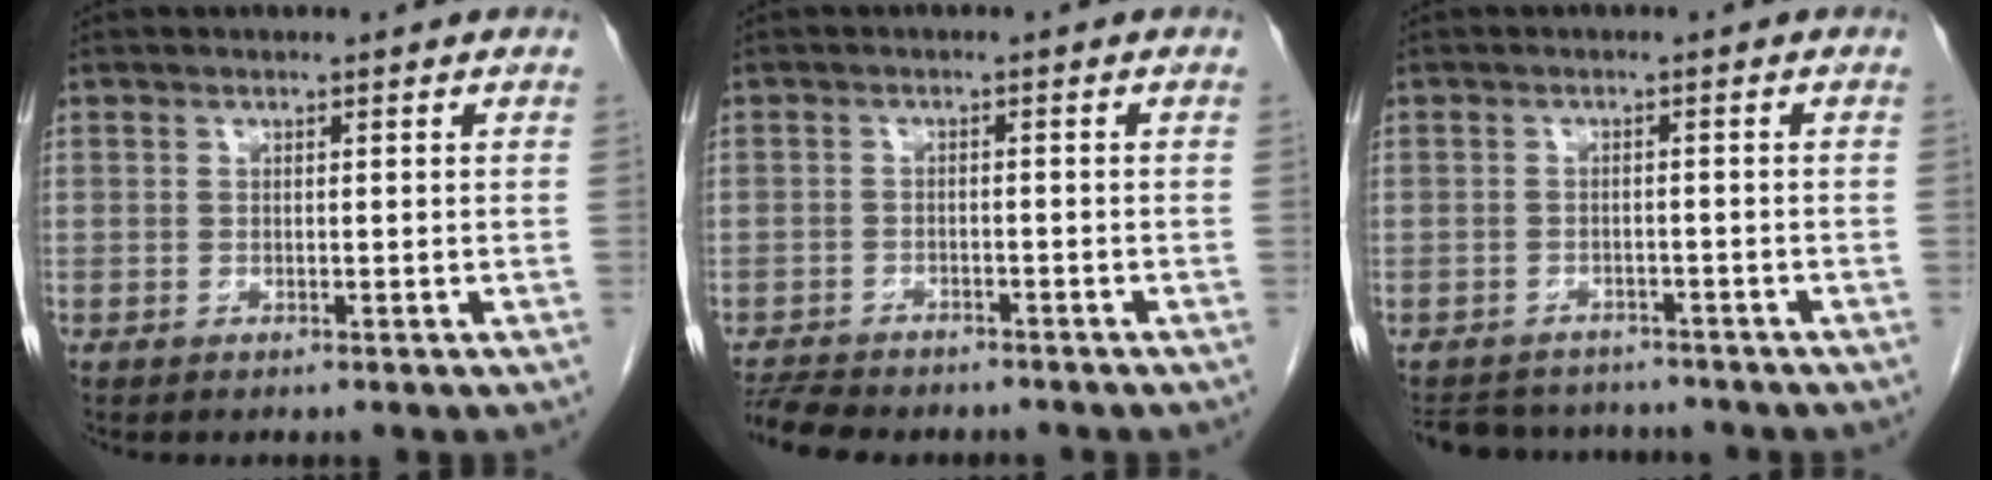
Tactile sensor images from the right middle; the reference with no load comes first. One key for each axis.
{"total": 7.9, "fx": -7.2, "fy": 2.0, "fz": 2.7, "tx": -0.051, "ty": -0.007, "tz": -0.109}
{"total": 9.2, "fx": -8.5, "fy": 2.9, "fz": 2.0, "tx": -0.040, "ty": 0.006, "tz": -0.113}